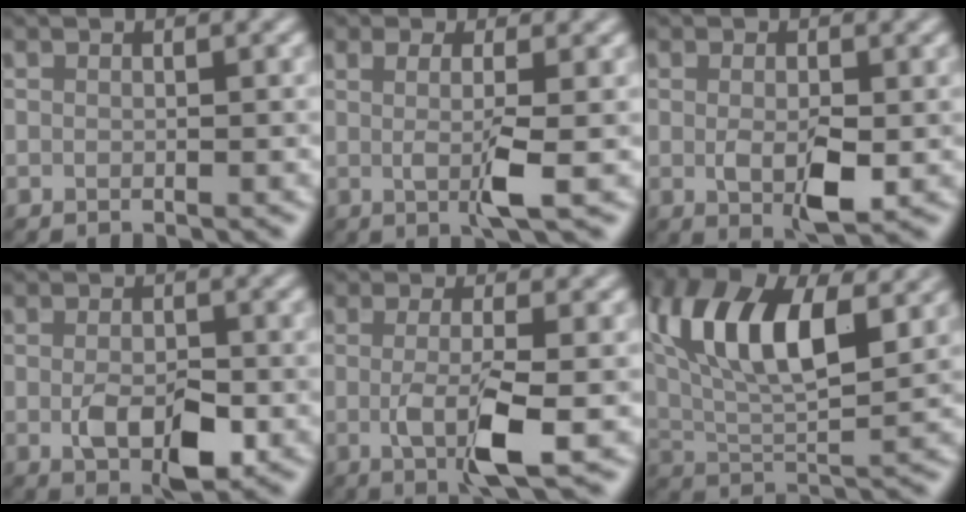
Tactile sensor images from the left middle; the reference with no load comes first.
{"total": 3.0, "force": [0.0, 0.5, 3.0], "torque": [-0.058, -0.007, 0.000]}
{"total": 3.6, "force": [-0.4, 1.8, 3.1], "torque": [-0.062, -0.009, -0.005]}
{"total": 4.3, "force": [-1.0, 2.3, 3.5], "torque": [-0.067, -0.007, -0.015]}
{"total": 4.8, "force": [-1.0, 1.1, 4.6], "torque": [-0.090, -0.013, -0.020]}
{"total": 11.4, "force": [4.0, 5.2, 9.3], "torque": [-0.168, 0.013, 0.066]}